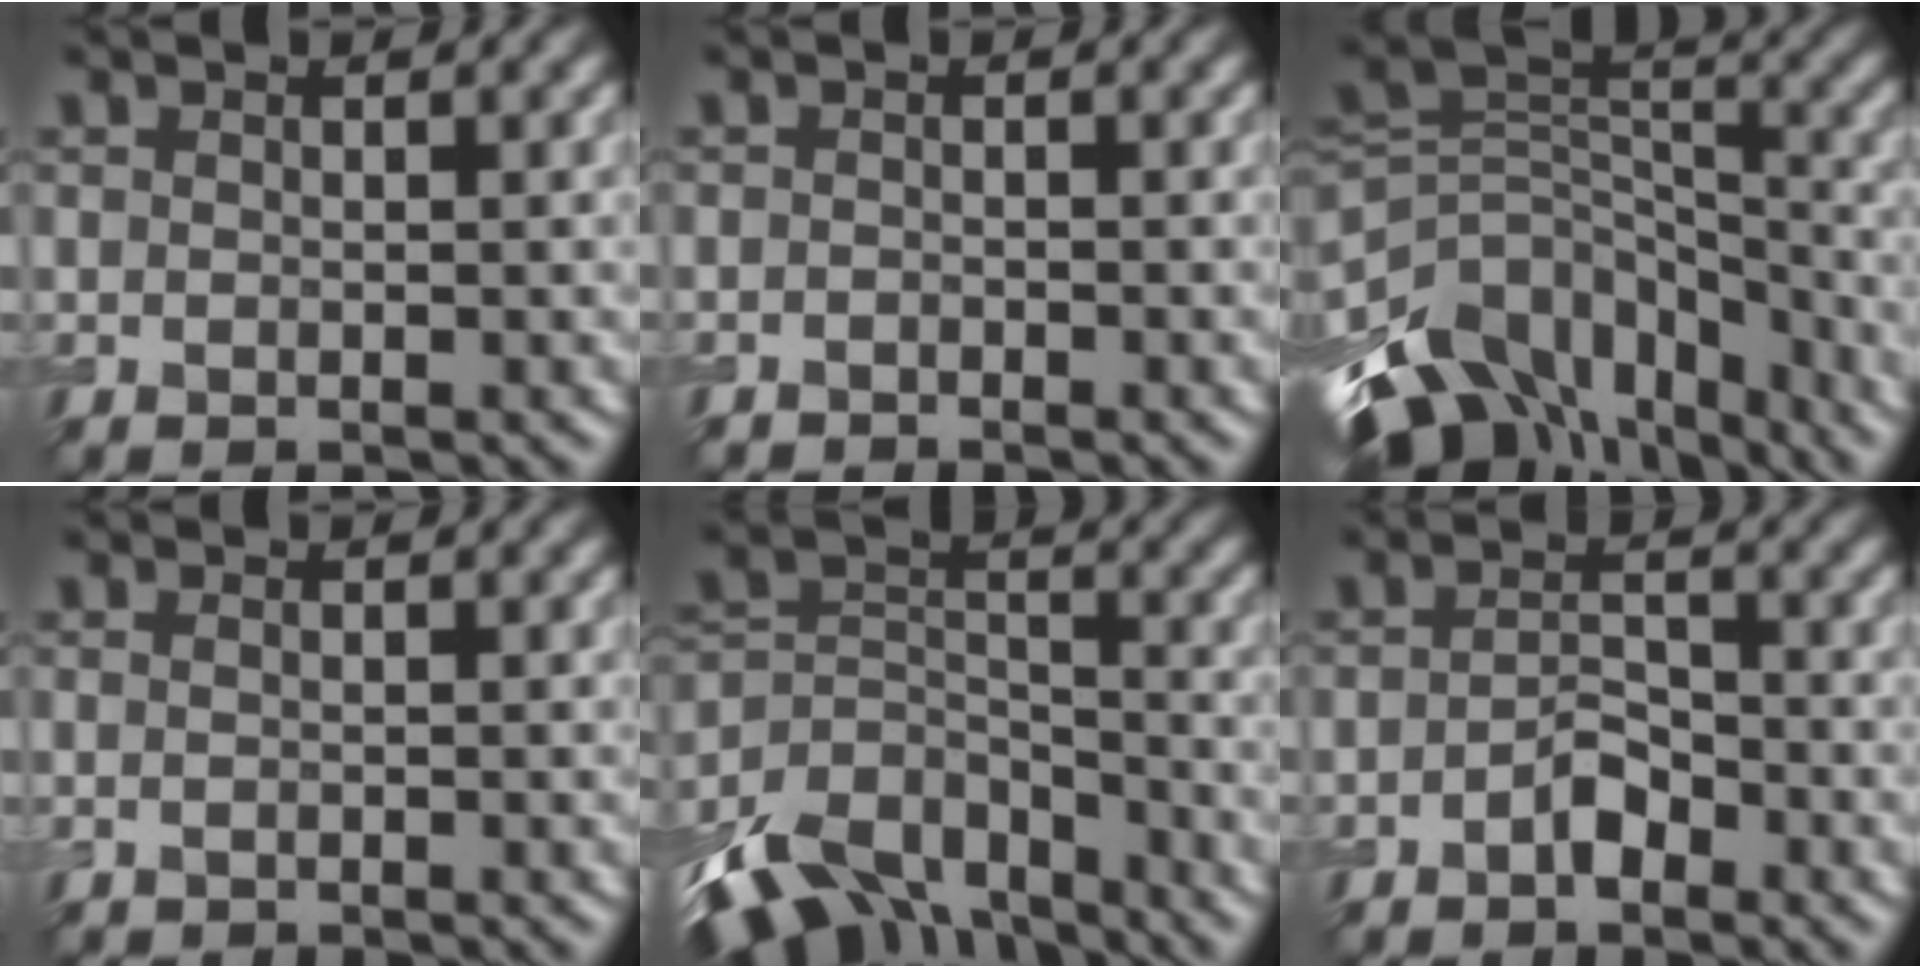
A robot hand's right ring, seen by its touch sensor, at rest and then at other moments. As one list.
[{"total": 0.8, "force": [-0.8, 0.2, 0.0], "torque": [0.002, -0.003, -0.015]}, {"total": 12.4, "force": [-7.5, 7.5, 6.5], "torque": [-0.157, 0.006, -0.122]}, {"total": 0.9, "force": [-0.5, 0.3, 0.7], "torque": [-0.006, -0.012, -0.013]}, {"total": 10.8, "force": [-8.1, 5.5, 4.6], "torque": [-0.100, -0.001, -0.145]}, {"total": 2.1, "force": [-1.3, 0.9, 1.3], "torque": [-0.023, 0.006, -0.026]}]